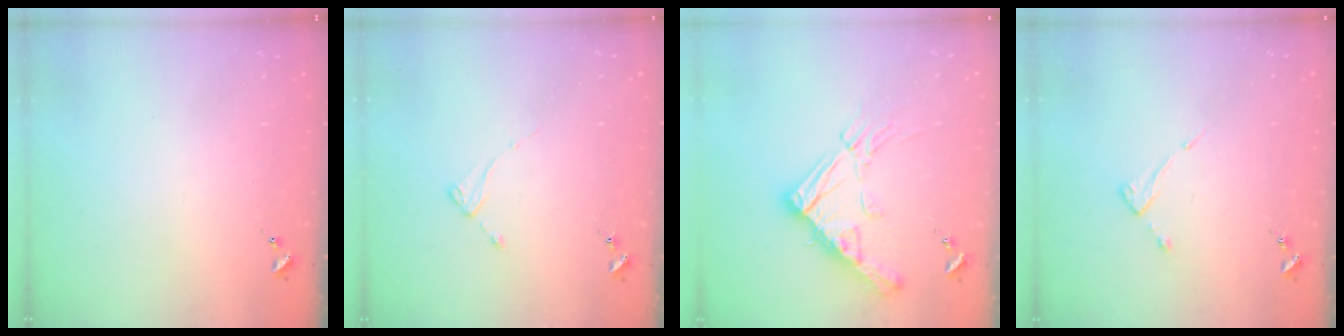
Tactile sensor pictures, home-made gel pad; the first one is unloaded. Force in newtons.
{"total": 2.0, "press": 2.0, "slide": 0.3}
{"total": 16.4, "press": 16.4, "slide": 1.8}
{"total": 3.9, "press": 3.8, "slide": 0.4}